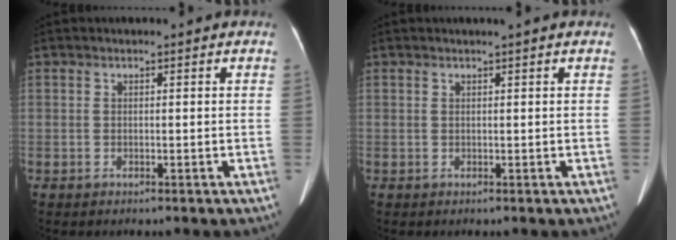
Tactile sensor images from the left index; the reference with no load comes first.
{"total": 0.9, "force": [0.7, -0.2, 0.5], "torque": [-0.011, 0.003, 0.017]}